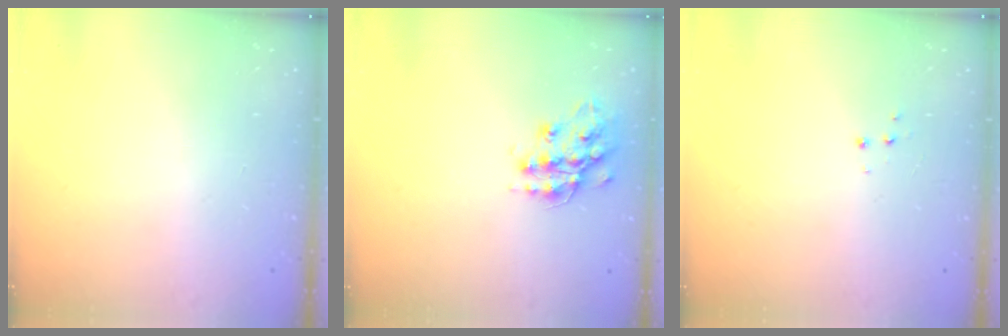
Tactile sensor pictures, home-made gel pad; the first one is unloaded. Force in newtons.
{"total": 14.4, "press": 14.4, "slide": 0.7}
{"total": 3.5, "press": 3.4, "slide": 0.5}